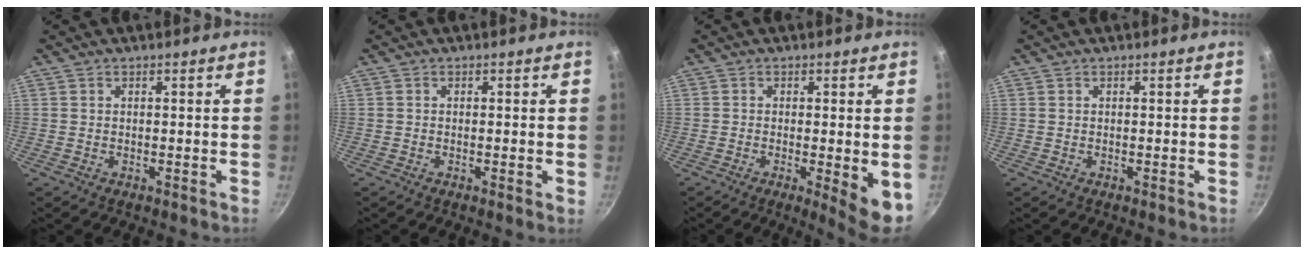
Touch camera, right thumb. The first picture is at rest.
{"total": 0.8, "force": [-0.1, 0.1, 0.8], "torque": [-0.013, -0.002, -0.005]}
{"total": 6.5, "force": [-1.3, 1.3, 6.3], "torque": [-0.082, -0.012, -0.014]}
{"total": 0.0}